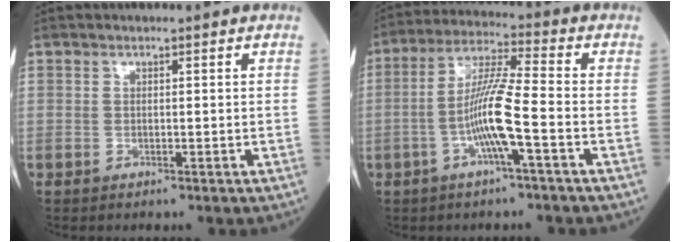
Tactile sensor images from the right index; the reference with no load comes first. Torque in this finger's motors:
{"motor_torque": [0.49, -0.39, 0.38, 0.20]}